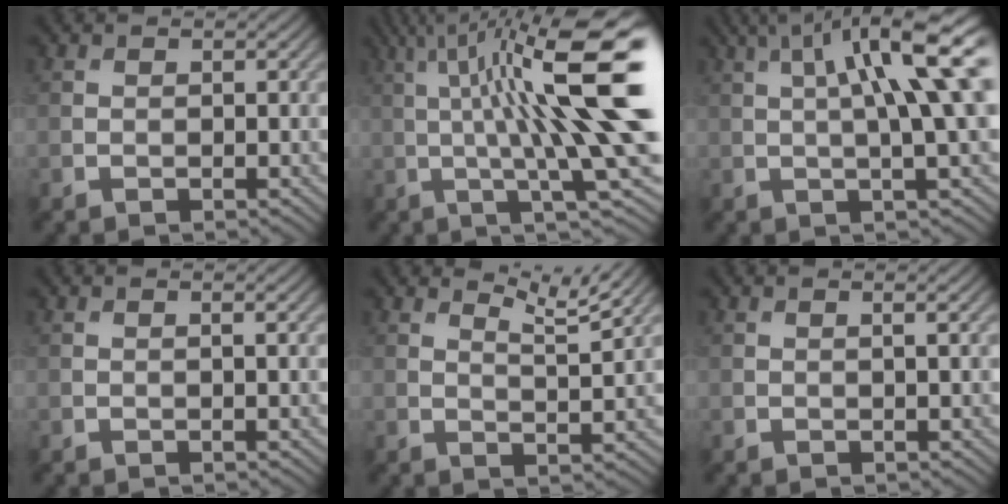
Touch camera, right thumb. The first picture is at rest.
{"total": 17.2, "force": [2.6, 3.1, 16.7], "torque": [-0.270, 0.018, 0.067]}
{"total": 11.5, "force": [3.1, 2.0, 10.9], "torque": [-0.159, 0.013, 0.053]}
{"total": 0.8, "force": [0.1, 0.0, 0.8], "torque": [-0.012, 0.003, -0.001]}
{"total": 4.2, "force": [3.3, 0.3, 2.6], "torque": [-0.055, -0.003, 0.061]}
{"total": 1.4, "force": [0.3, 0.2, 1.4], "torque": [-0.022, 0.008, -0.001]}